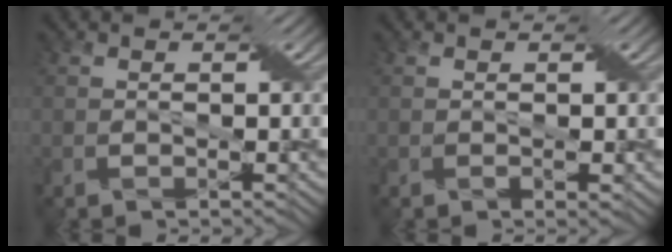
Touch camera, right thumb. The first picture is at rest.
{"total": 0.9, "force": [0.0, 0.4, 0.8], "torque": [-0.013, -0.004, 0.004]}